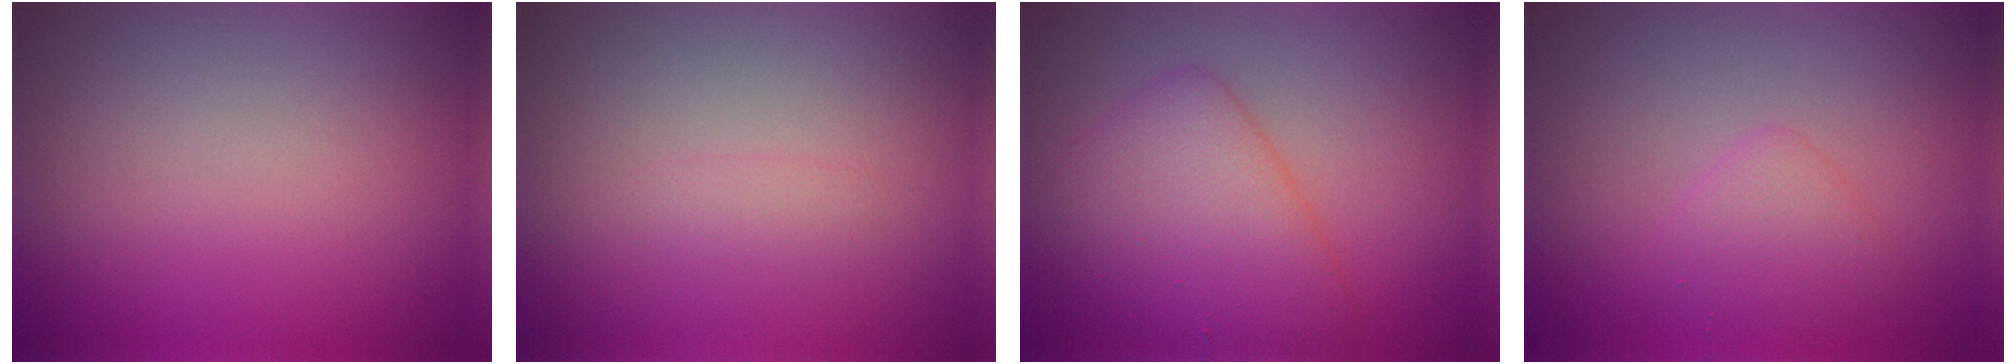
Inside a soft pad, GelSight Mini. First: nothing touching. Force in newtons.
{"total": 0.8, "press": 0.8, "slide": 0.0}
{"total": 5.5, "press": 5.5, "slide": 0.2}
{"total": 1.8, "press": 1.8, "slide": 0.1}